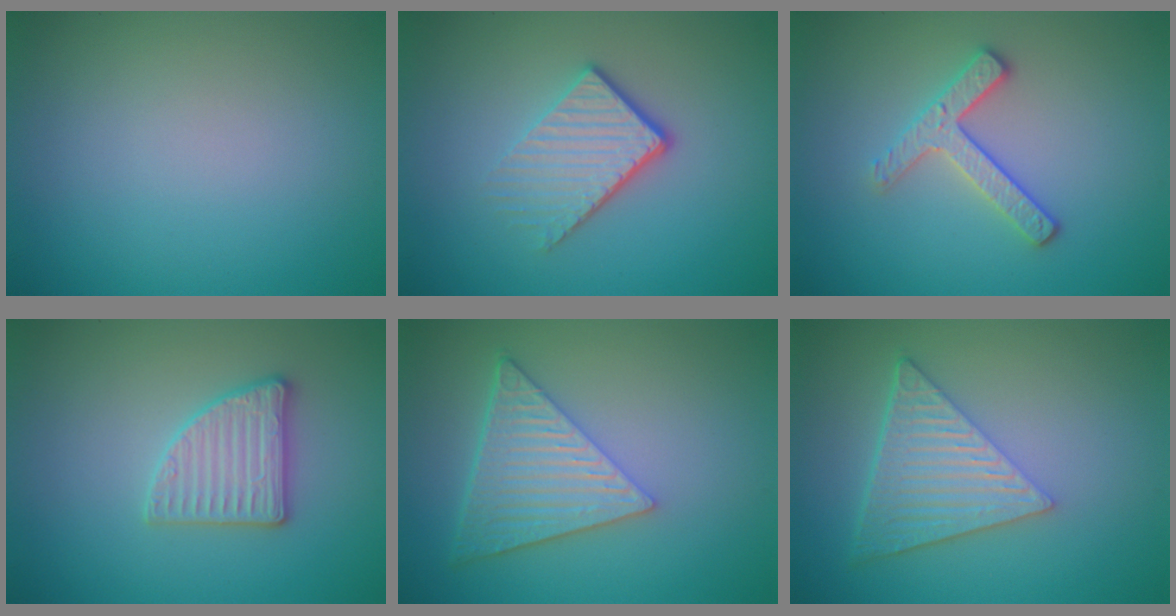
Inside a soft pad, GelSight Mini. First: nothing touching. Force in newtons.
{"total": 3.9, "press": 2.8, "slide": 2.8}
{"total": 2.8, "press": 2.6, "slide": 1.1}
{"total": 2.9, "press": 2.8, "slide": 0.5}
{"total": 6.8, "press": 4.9, "slide": 4.7}
{"total": 6.5, "press": 4.5, "slide": 4.7}